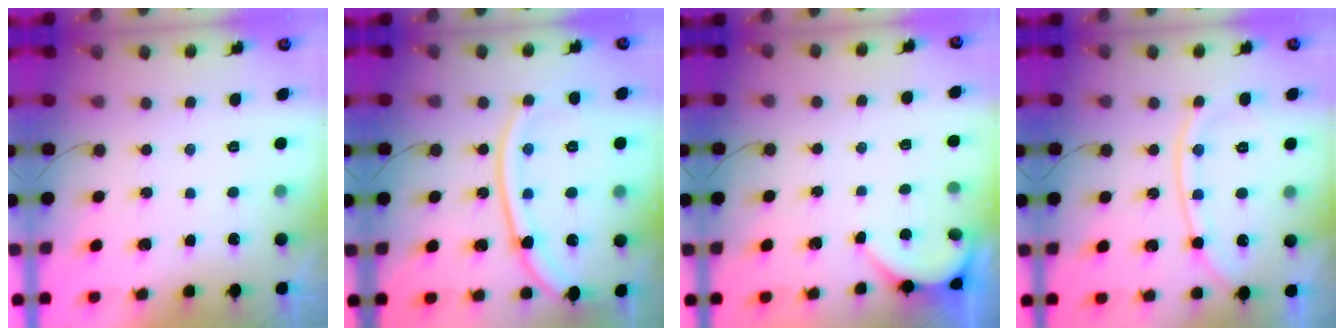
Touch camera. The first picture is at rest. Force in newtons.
{"total": 14.8, "press": 14.7, "slide": 1.9}
{"total": 2.7, "press": 2.7, "slide": 0.1}
{"total": 10.8, "press": 10.7, "slide": 1.6}